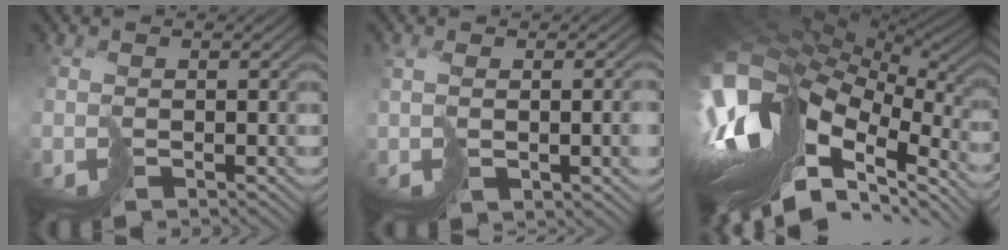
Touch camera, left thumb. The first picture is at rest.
{"total": 4.8, "force": [0.6, 2.0, 4.3], "torque": [-0.085, -0.007, 0.026]}
{"total": 16.0, "force": [-4.4, 9.5, 12.1], "torque": [-0.270, -0.011, -0.041]}